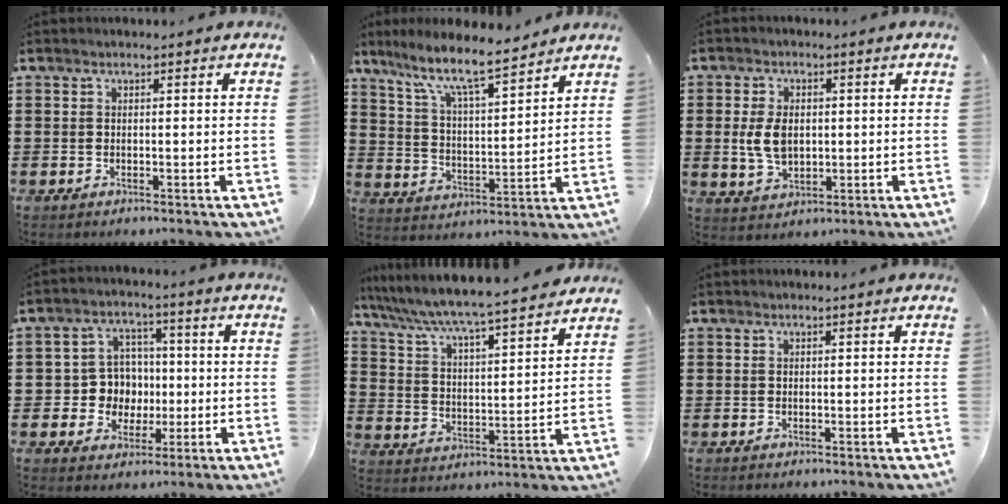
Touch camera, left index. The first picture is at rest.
{"total": 8.9, "force": [7.3, 1.2, 5.0], "torque": [-0.124, -0.036, 0.123]}
{"total": 5.6, "force": [0.4, 3.7, 4.2], "torque": [-0.100, 0.001, -0.002]}
{"total": 6.7, "force": [-0.2, 6.5, 1.8], "torque": [-0.052, 0.015, -0.002]}
{"total": 5.6, "force": [5.2, -0.3, 2.2], "torque": [-0.068, -0.039, 0.080]}
{"total": 0.0}